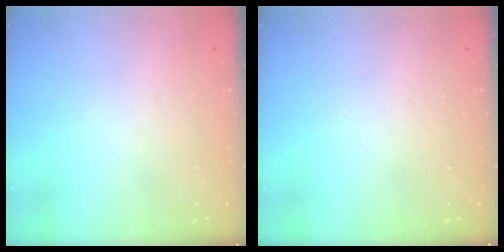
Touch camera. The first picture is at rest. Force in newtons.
{"total": 0.0}